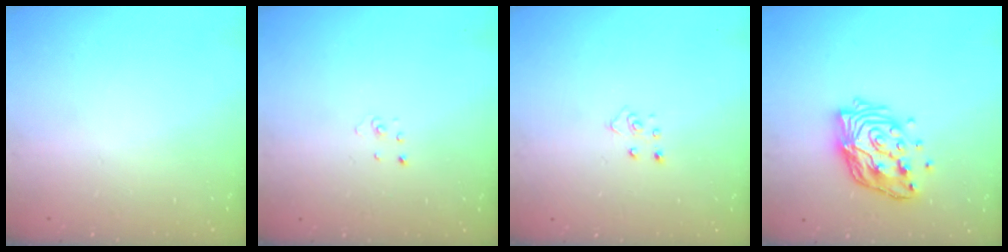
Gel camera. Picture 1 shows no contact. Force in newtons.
{"total": 1.5, "press": 1.5, "slide": 0.1}
{"total": 3.8, "press": 3.8, "slide": 0.4}
{"total": 13.7, "press": 13.6, "slide": 1.4}